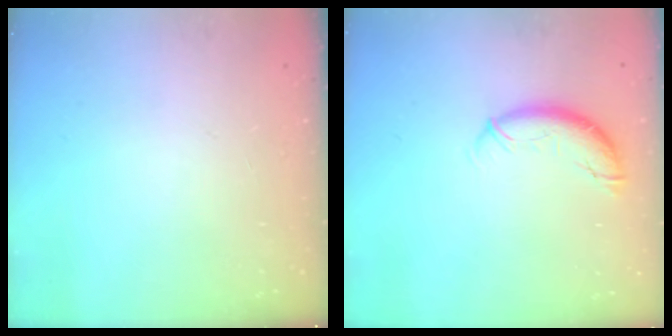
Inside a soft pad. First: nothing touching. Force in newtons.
{"total": 9.4, "press": 9.4, "slide": 0.5}